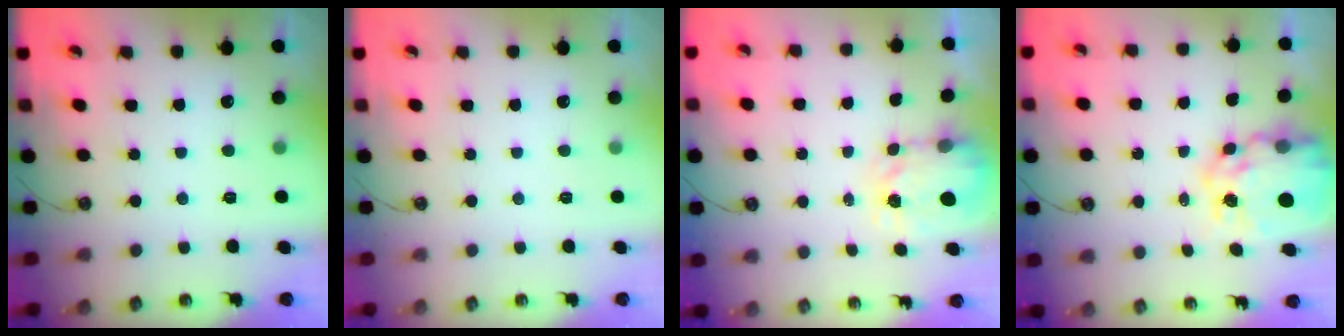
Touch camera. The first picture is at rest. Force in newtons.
{"total": 0.0}
{"total": 3.7, "press": 3.6, "slide": 0.5}
{"total": 14.2, "press": 14.2, "slide": 1.0}